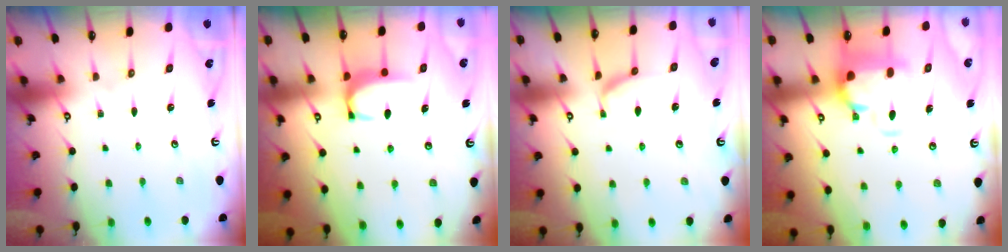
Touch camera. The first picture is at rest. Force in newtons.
{"total": 1.8, "press": 1.8, "slide": 0.4}
{"total": 2.4, "press": 2.2, "slide": 0.9}
{"total": 2.7, "press": 1.9, "slide": 1.9}